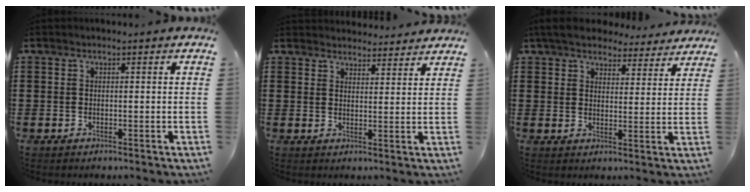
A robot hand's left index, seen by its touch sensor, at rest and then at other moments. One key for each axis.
{"total": 3.3, "fx": 3.3, "fy": 0.6, "fz": 0.0, "tx": -0.011, "ty": -0.010, "tz": 0.062}
{"total": 5.8, "fx": 5.4, "fy": 1.3, "fz": 1.6, "tx": -0.055, "ty": -0.018, "tz": 0.097}